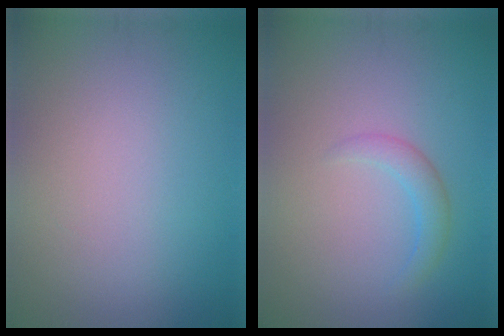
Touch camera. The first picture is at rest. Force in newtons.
{"total": 1.8, "press": 1.8, "slide": 0.0}